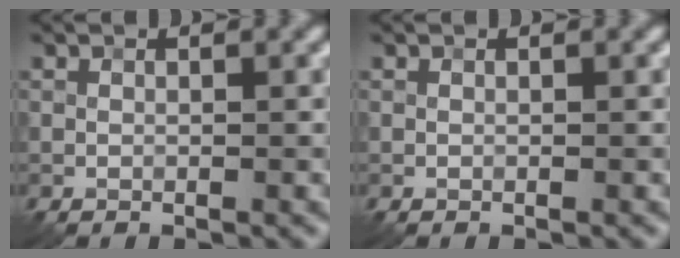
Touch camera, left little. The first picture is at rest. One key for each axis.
{"total": 0.0}